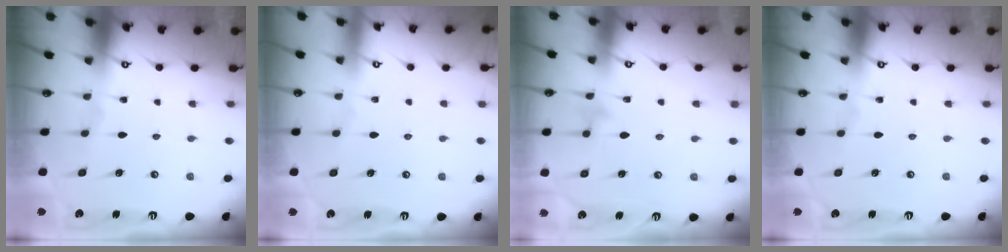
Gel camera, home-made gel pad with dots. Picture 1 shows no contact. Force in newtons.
{"total": 3.9, "press": 3.9, "slide": 0.0}
{"total": 4.6, "press": 4.5, "slide": 0.4}
{"total": 0.0}